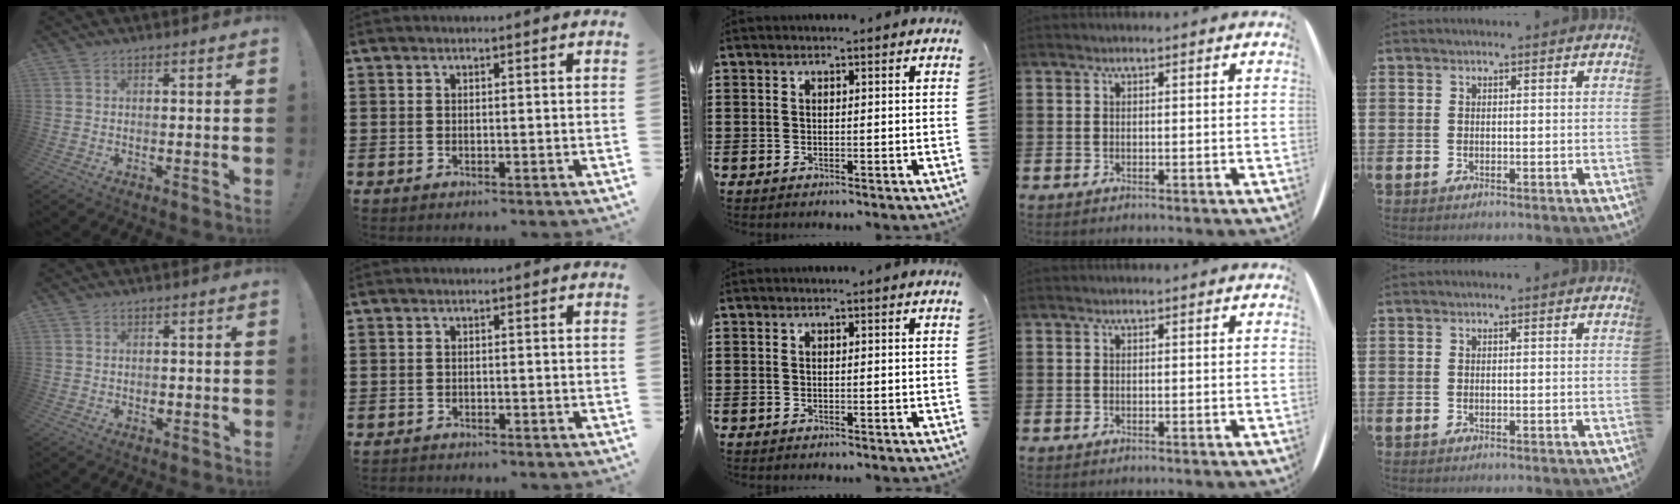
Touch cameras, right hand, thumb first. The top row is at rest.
{"thumb": {"total": 1.3, "force": [0.1, 1.3, 0.0], "torque": [0.002, -0.001, 0.000]}, "index": {"total": 0.7, "force": [-0.7, 0.2, -0.2], "torque": [0.002, 0.003, -0.016]}}